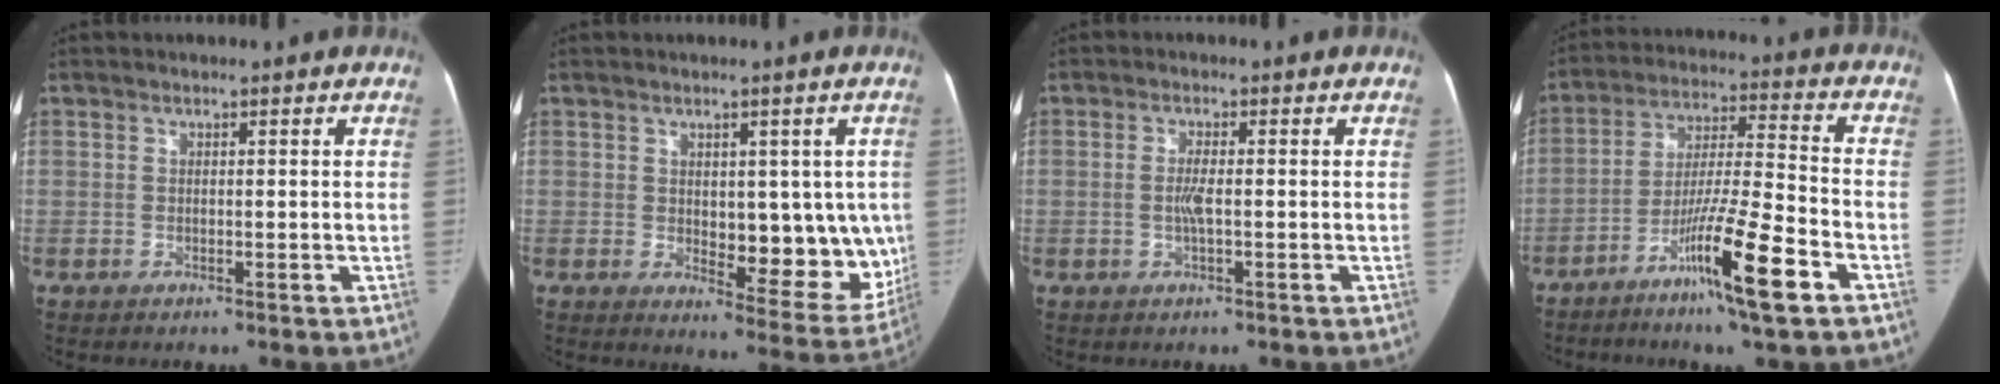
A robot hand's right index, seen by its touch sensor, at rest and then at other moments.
{"total": 10.9, "force": [0.3, 5.3, 9.5], "torque": [-0.099, -0.011, 0.017]}
{"total": 2.4, "force": [-0.3, 0.2, 2.4], "torque": [-0.052, -0.002, -0.008]}
{"total": 13.9, "force": [-7.3, 0.0, 11.9], "torque": [-0.215, -0.017, -0.127]}